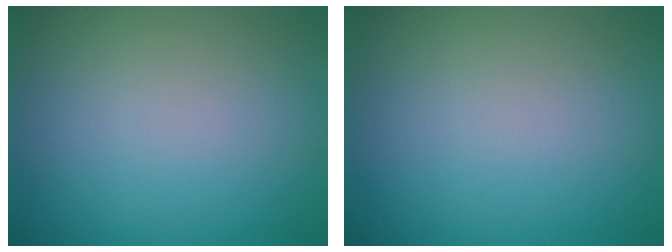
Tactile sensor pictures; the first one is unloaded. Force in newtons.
{"total": 0.0}